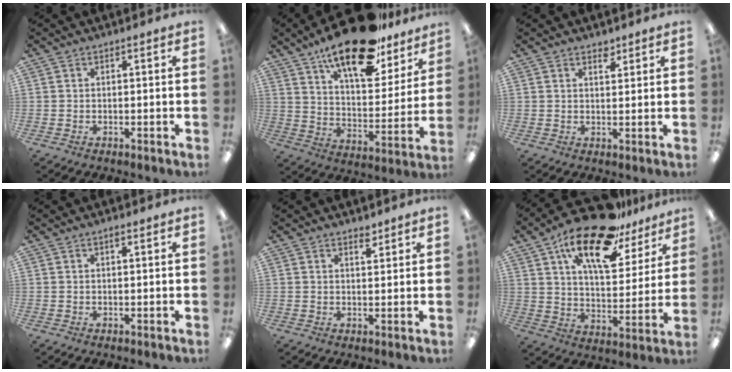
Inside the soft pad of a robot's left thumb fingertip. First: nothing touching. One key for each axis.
{"total": 21.3, "fx": 15.8, "fy": 7.7, "fz": 12.1, "tx": -0.195, "ty": -0.096, "tz": 0.268}
{"total": 2.8, "fx": 2.2, "fy": 1.2, "fz": 1.3, "tx": -0.003, "ty": -0.010, "tz": 0.035}
{"total": 0.9, "fx": 0.6, "fy": 0.2, "fz": 0.6, "tx": -0.013, "ty": 0.001, "tz": 0.010}
{"total": 2.4, "fx": 2.1, "fy": 0.7, "fz": 1.0, "tx": -0.007, "ty": -0.011, "tz": 0.036}
{"total": 21.4, "fx": 14.1, "fy": 8.8, "fz": 13.6, "tx": -0.221, "ty": -0.076, "tz": 0.238}